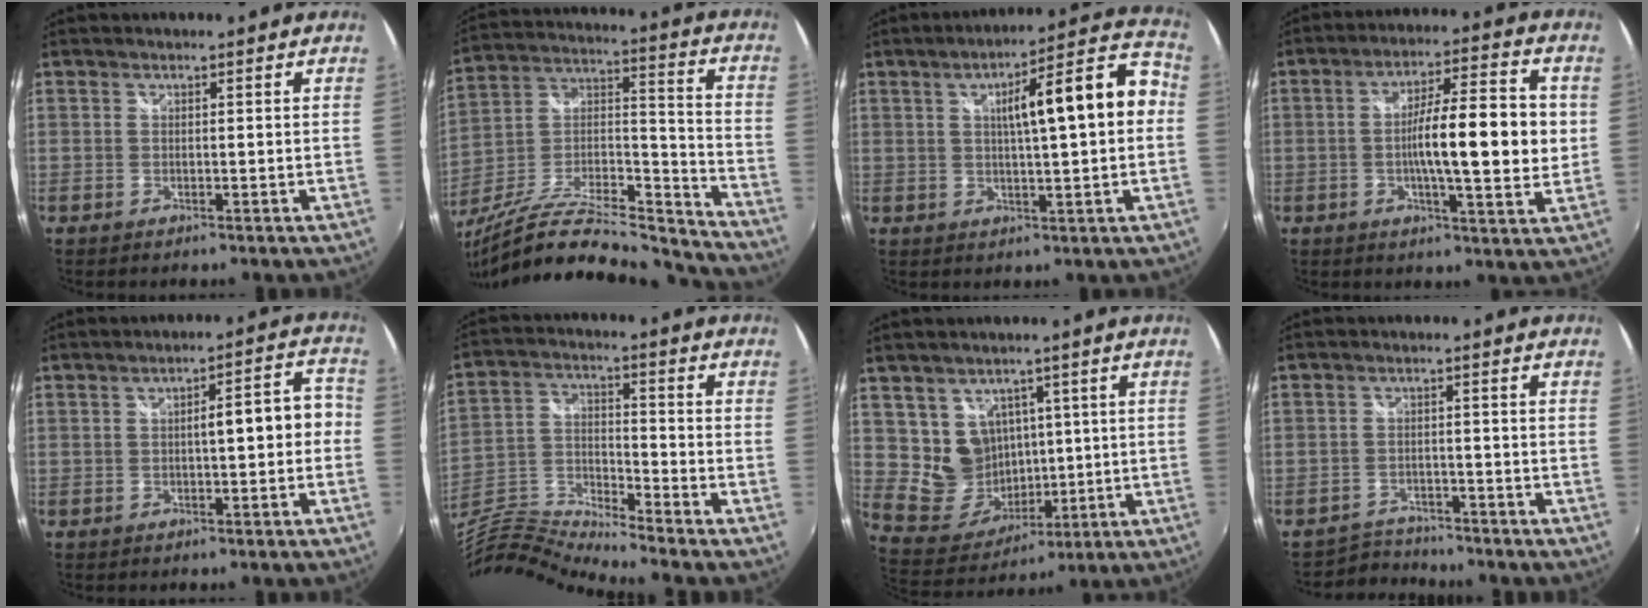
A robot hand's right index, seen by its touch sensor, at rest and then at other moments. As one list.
[{"total": 26.7, "force": [-23.5, 5.2, 11.6], "torque": [-0.193, -0.008, -0.382]}, {"total": 13.6, "force": [1.7, 2.3, 13.3], "torque": [-0.181, 0.038, 0.033]}, {"total": 13.9, "force": [0.0, 2.4, 13.7], "torque": [-0.225, 0.002, -0.002]}, {"total": 6.3, "force": [-1.0, 1.5, 6.0], "torque": [-0.083, 0.023, -0.003]}, {"total": 10.7, "force": [-9.8, 0.2, 4.5], "torque": [-0.106, -0.002, -0.206]}, {"total": 10.2, "force": [3.4, 9.4, 2.3], "torque": [-0.058, 0.004, 0.086]}, {"total": 4.8, "force": [-4.5, 1.4, -0.5], "torque": [-0.004, 0.008, -0.078]}]